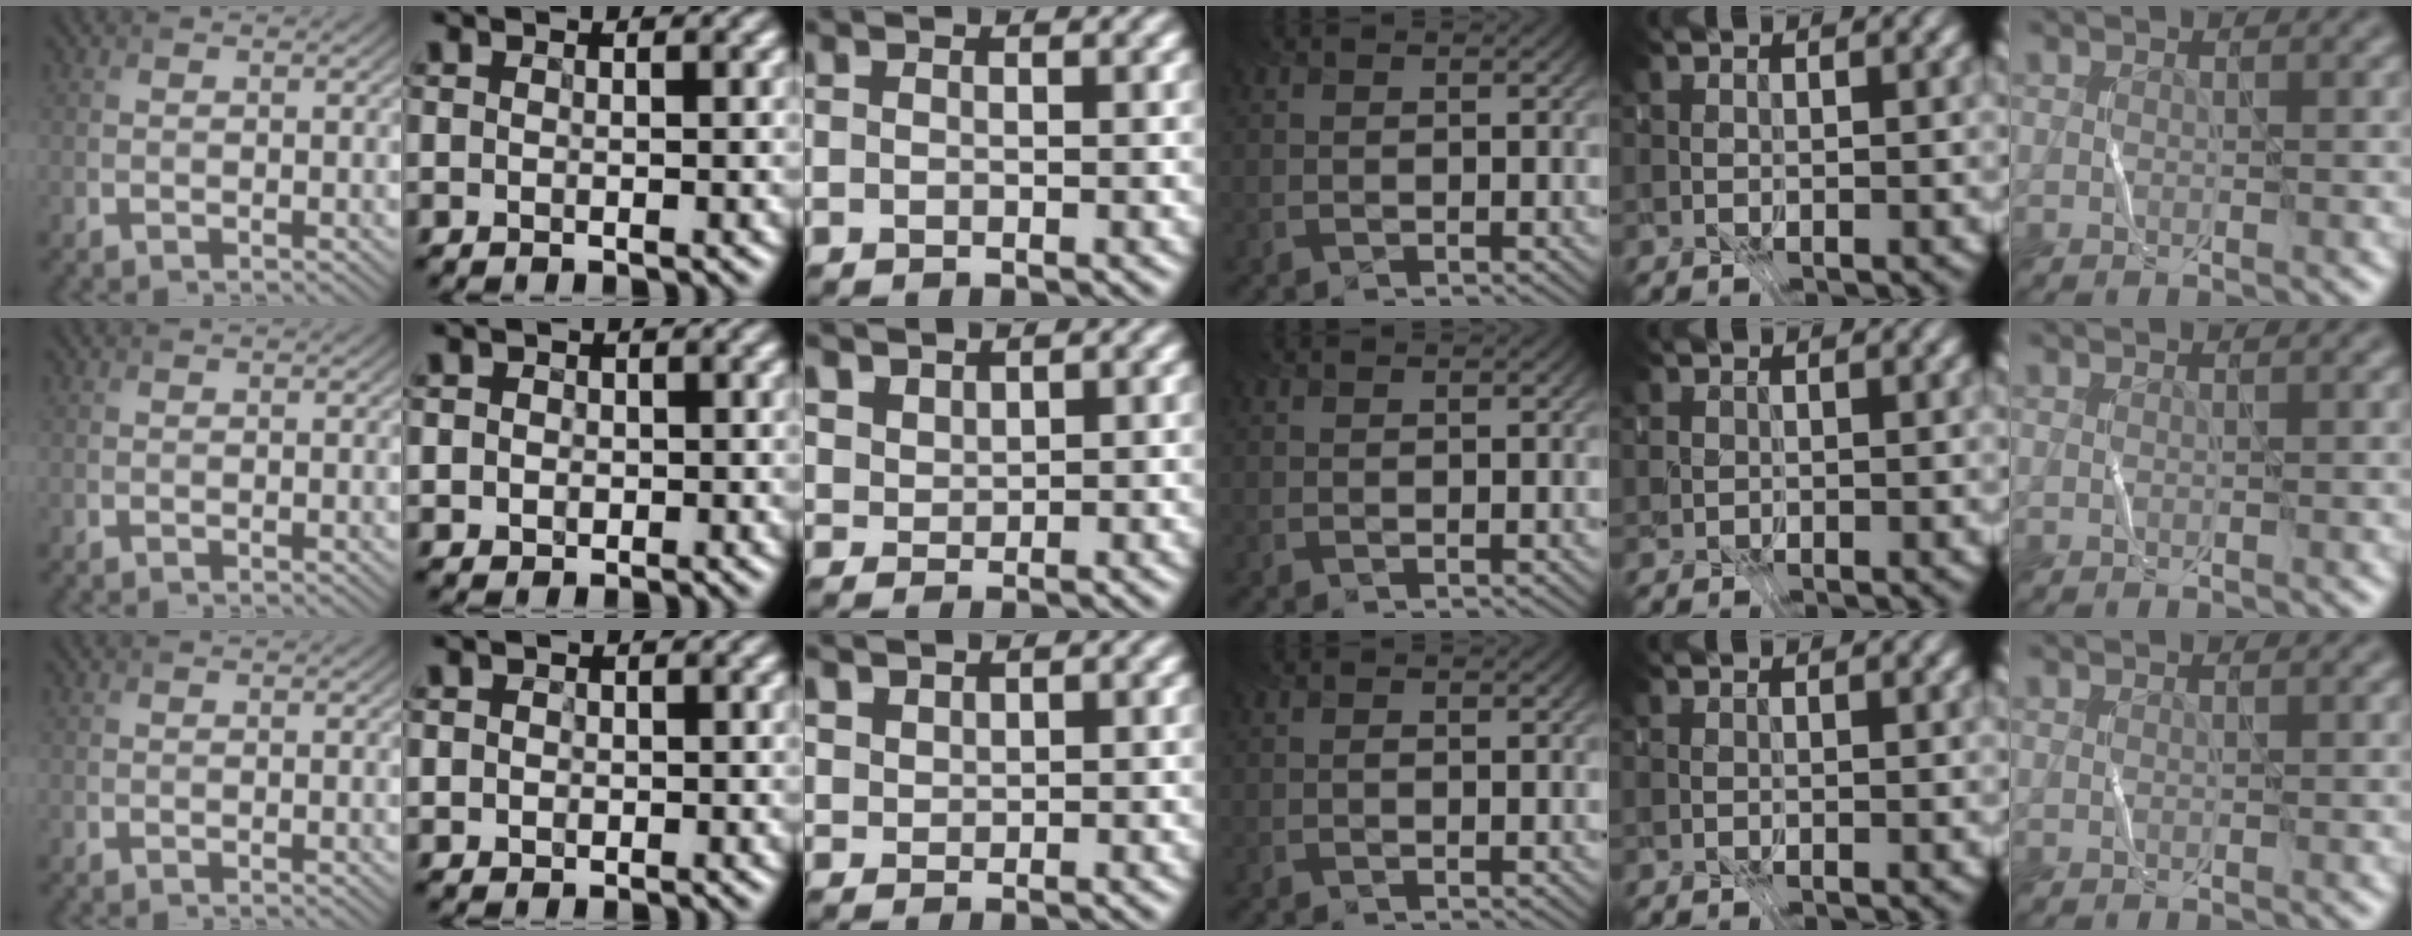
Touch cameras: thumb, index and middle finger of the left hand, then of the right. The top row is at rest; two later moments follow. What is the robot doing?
{"motion": "fold", "object": "receipt paper"}